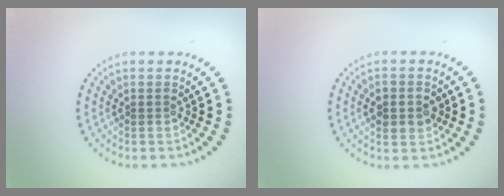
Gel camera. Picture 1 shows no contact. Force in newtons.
{"total": 2.7, "press": 2.7, "slide": 0.2}